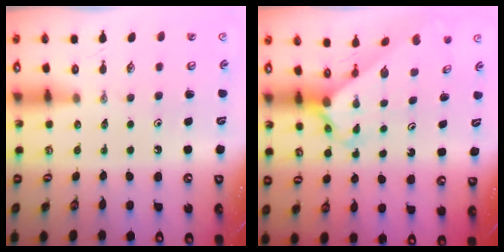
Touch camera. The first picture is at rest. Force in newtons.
{"total": 2.6, "press": 2.6, "slide": 0.1}